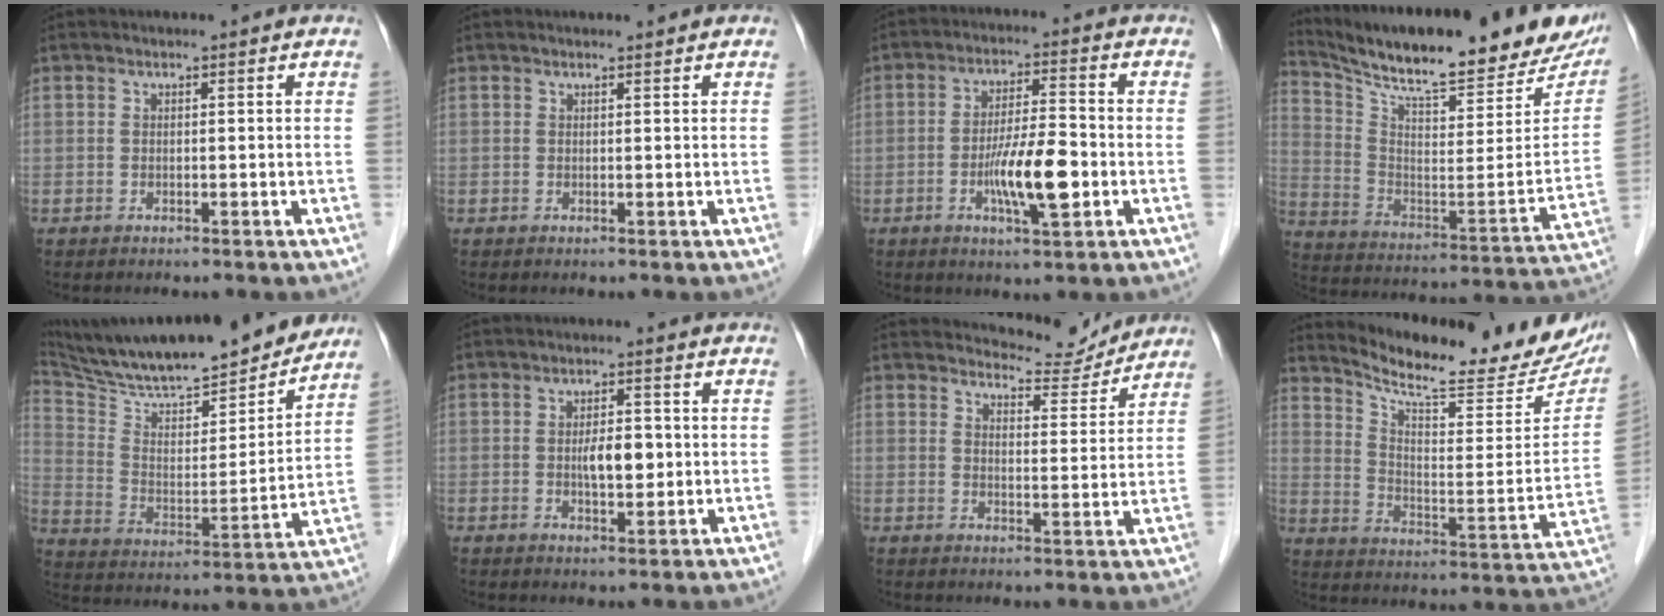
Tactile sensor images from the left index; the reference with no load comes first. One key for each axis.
{"total": 0.6, "fx": 0.6, "fy": 0.0, "fz": 0.1, "tx": -0.008, "ty": 0.001, "tz": 0.010}
{"total": 8.8, "fx": -2.5, "fy": 1.4, "fz": 8.3, "tx": -0.156, "ty": -0.004, "tz": -0.044}
{"total": 28.5, "fx": 24.4, "fy": 4.1, "fz": 14.1, "tx": -0.240, "ty": -0.062, "tz": 0.343}
{"total": 24.6, "fx": 21.9, "fy": 3.8, "fz": 10.5, "tx": -0.185, "ty": -0.012, "tz": 0.332}
{"total": 4.4, "fx": -0.2, "fy": 1.7, "fz": 4.1, "tx": -0.070, "ty": -0.001, "tz": -0.001}
{"total": 7.0, "fx": 7.0, "fy": 1.1, "fz": -0.3, "tx": 0.001, "ty": -0.012, "tz": 0.093}
{"total": 21.1, "fx": 19.6, "fy": 2.7, "fz": 7.4, "tx": -0.121, "ty": -0.069, "tz": 0.262}